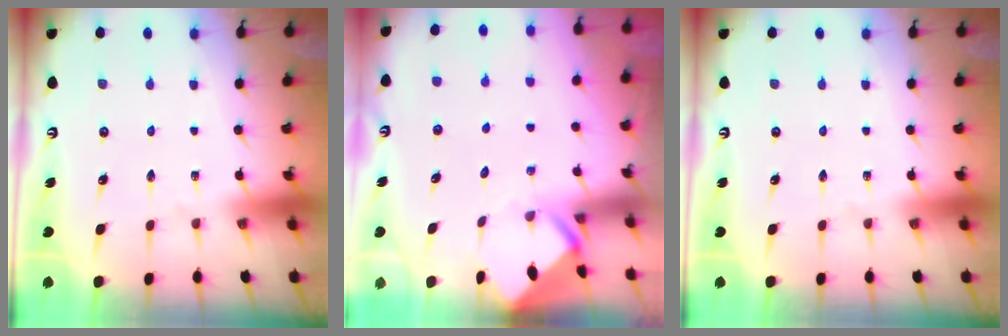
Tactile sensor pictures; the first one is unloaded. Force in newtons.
{"total": 3.4, "press": 3.4, "slide": 0.2}
{"total": 0.0}